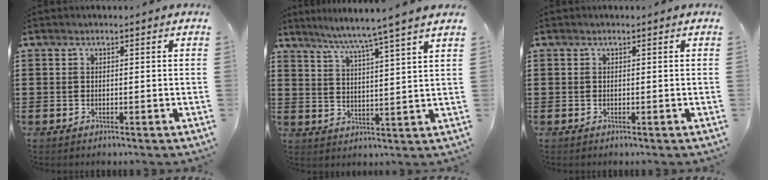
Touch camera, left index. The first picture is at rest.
{"total": 5.5, "force": [4.7, -1.7, 2.3], "torque": [-0.062, -0.033, 0.075]}
{"total": 0.0}